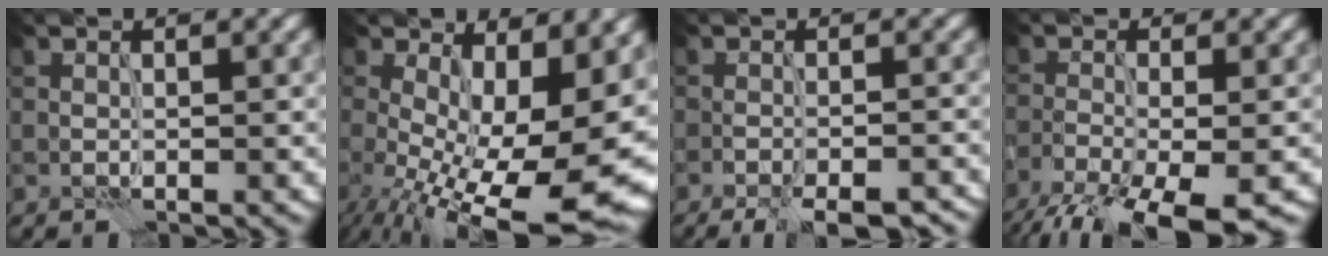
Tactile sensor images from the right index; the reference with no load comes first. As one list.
[{"total": 15.5, "force": [-2.3, 6.7, 13.8], "torque": [-0.197, -0.038, -0.010]}, {"total": 7.1, "force": [-5.3, 1.8, 4.4], "torque": [-0.053, -0.013, -0.068]}, {"total": 8.4, "force": [-6.0, 2.4, 5.4], "torque": [-0.109, -0.039, -0.103]}]